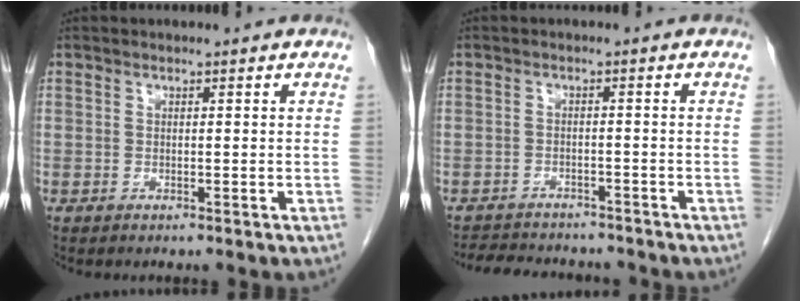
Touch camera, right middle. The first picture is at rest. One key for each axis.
{"total": 9.5, "fx": -8.7, "fy": 2.8, "fz": 2.6, "tx": -0.047, "ty": 0.006, "tz": -0.114}